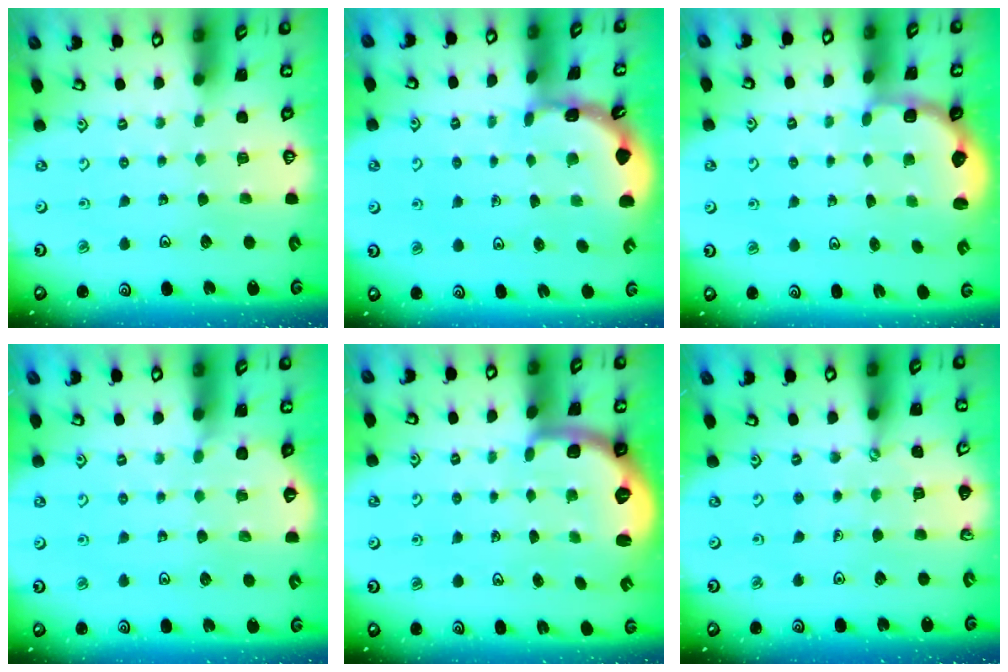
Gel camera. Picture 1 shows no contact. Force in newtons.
{"total": 1.8, "press": 1.7, "slide": 0.0}
{"total": 2.7, "press": 2.1, "slide": 1.8}
{"total": 2.9, "press": 2.8, "slide": 0.4}
{"total": 1.8, "press": 1.8, "slide": 0.4}
{"total": 1.4, "press": 1.3, "slide": 0.3}